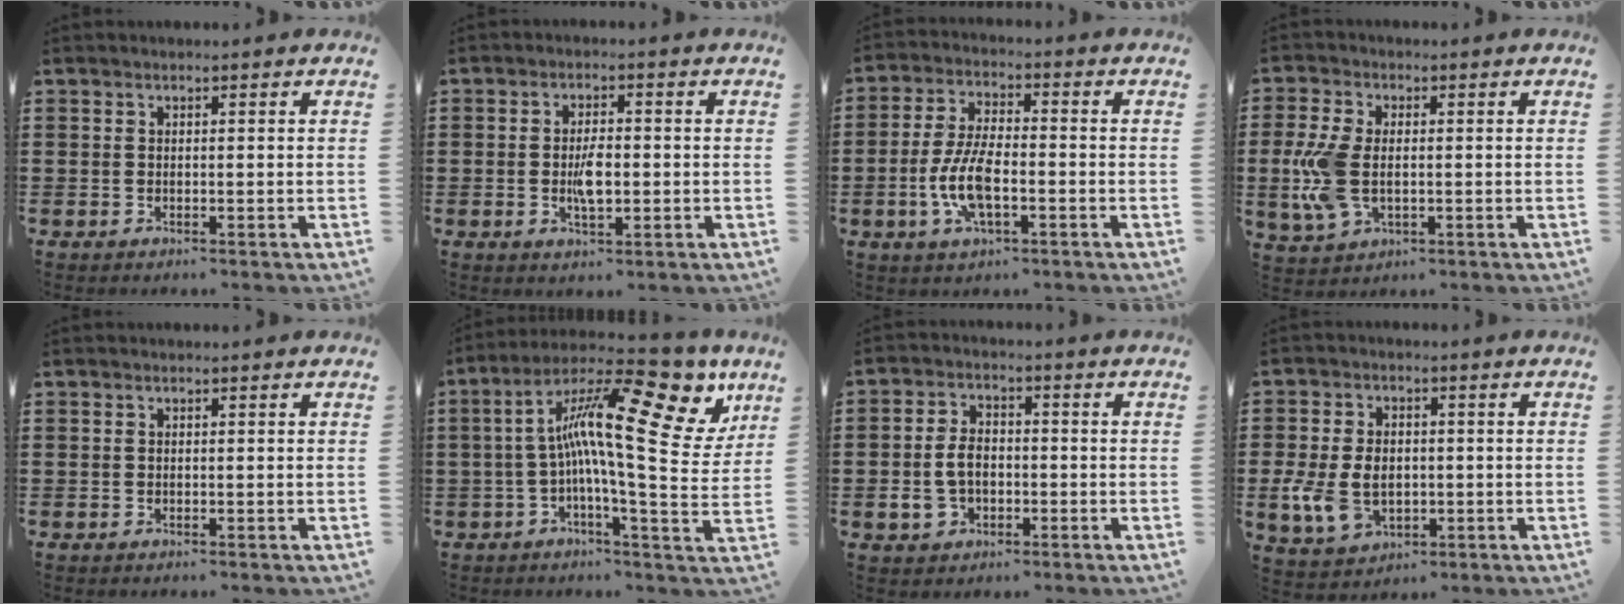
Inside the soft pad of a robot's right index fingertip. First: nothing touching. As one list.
[{"total": 4.4, "force": [-0.5, 1.7, 4.1], "torque": [-0.080, 0.001, -0.011]}, {"total": 8.4, "force": [-2.3, 3.3, 7.4], "torque": [-0.171, -0.008, -0.049]}, {"total": 8.0, "force": [-0.6, 4.7, 6.4], "torque": [-0.157, -0.001, -0.015]}, {"total": 0.0}, {"total": 19.8, "force": [7.6, 4.6, 17.8], "torque": [-0.302, -0.038, 0.113]}, {"total": 5.4, "force": [-1.2, 3.8, 3.6], "torque": [-0.090, 0.004, -0.027]}, {"total": 7.5, "force": [-1.2, 5.4, 5.0], "torque": [-0.126, 0.002, -0.027]}]